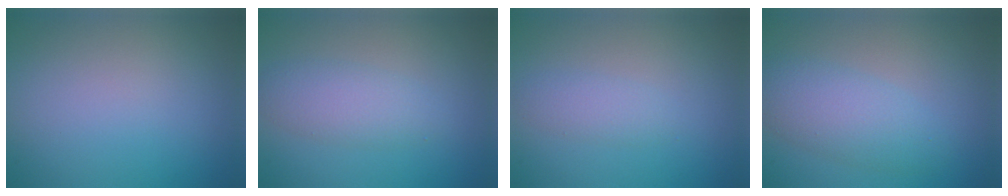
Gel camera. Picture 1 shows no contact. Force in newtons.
{"total": 2.9, "press": 2.9, "slide": 0.1}
{"total": 1.5, "press": 1.5, "slide": 0.1}
{"total": 3.9, "press": 3.9, "slide": 0.1}